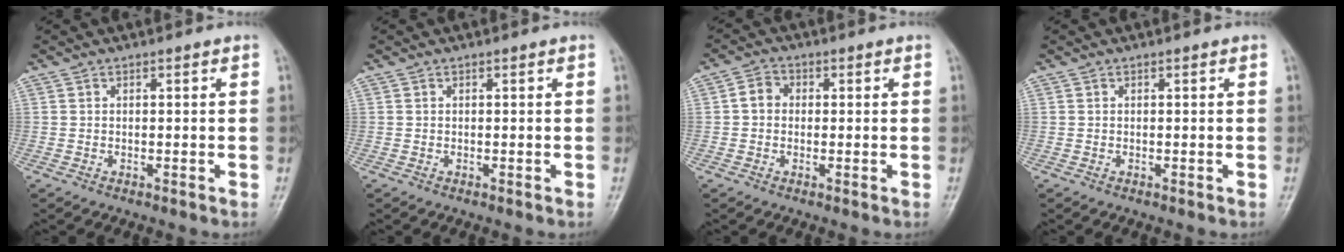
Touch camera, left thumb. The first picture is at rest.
{"total": 0.0}
{"total": 3.5, "force": [-0.1, 3.1, 1.7], "torque": [-0.015, 0.010, -0.011]}
{"total": 0.0}